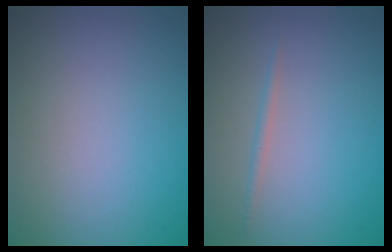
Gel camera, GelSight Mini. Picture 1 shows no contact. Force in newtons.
{"total": 0.7, "press": 0.7, "slide": 0.1}